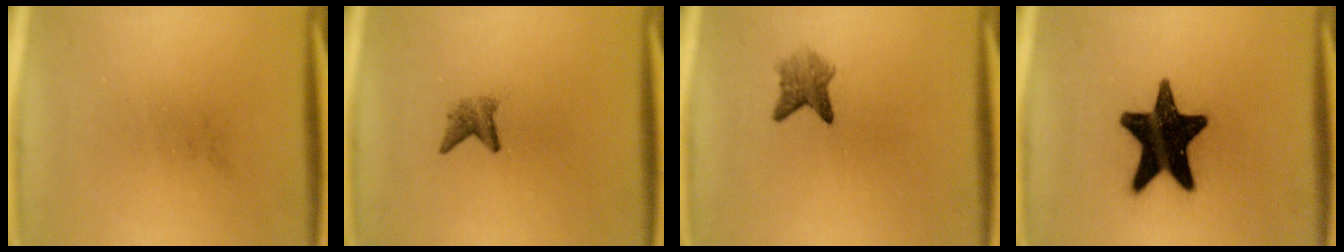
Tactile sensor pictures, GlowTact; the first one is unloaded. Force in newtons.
{"total": 2.0}
{"total": 2.9}
{"total": 18.6}